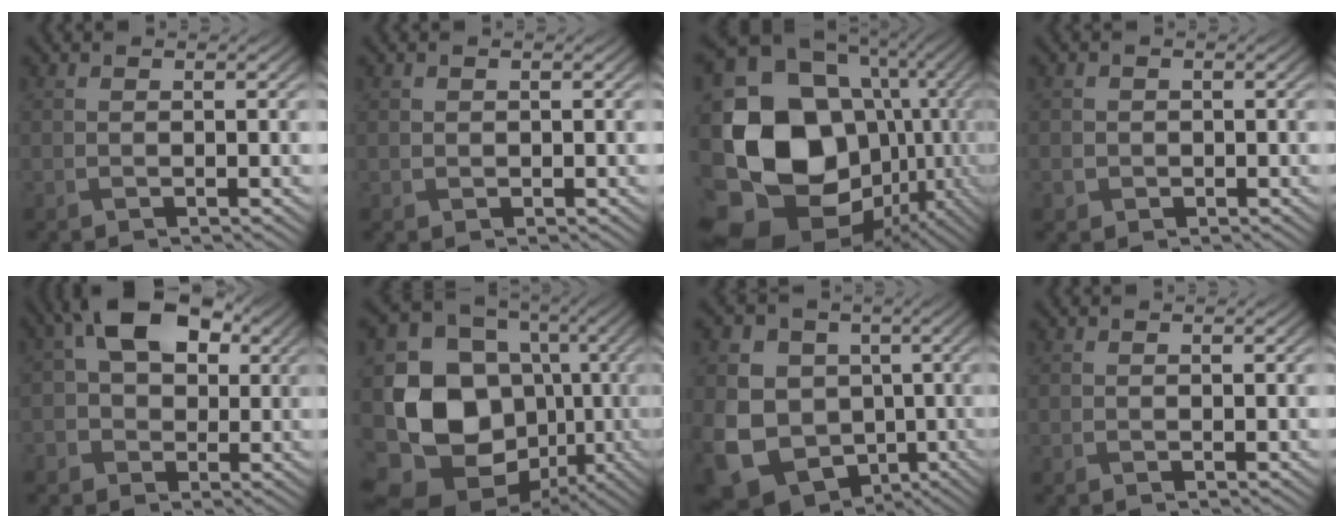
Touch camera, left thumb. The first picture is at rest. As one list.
[{"total": 0.7, "force": [0.1, 0.6, 0.1], "torque": [-0.007, -0.004, 0.004]}, {"total": 24.0, "force": [-4.8, 19.6, 13.0], "torque": [-0.269, -0.048, -0.080]}, {"total": 1.3, "force": [-0.3, 1.3, 0.1], "torque": [0.000, -0.005, -0.008]}, {"total": 8.8, "force": [1.5, 6.6, 5.6], "torque": [-0.113, 0.012, 0.018]}, {"total": 14.6, "force": [-2.9, 12.1, 7.7], "torque": [-0.182, -0.024, -0.060]}, {"total": 14.0, "force": [-1.7, 12.2, 6.6], "torque": [-0.166, -0.020, -0.053]}, {"total": 0.0}]